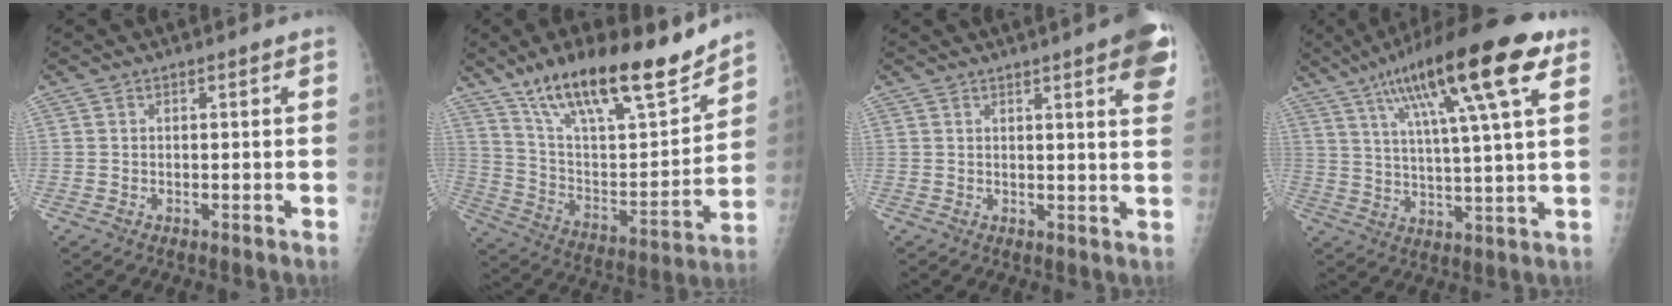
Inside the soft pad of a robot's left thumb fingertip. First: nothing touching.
{"total": 24.2, "force": [17.8, 6.6, 14.9], "torque": [-0.212, -0.074, 0.306]}
{"total": 8.8, "force": [4.6, 1.2, 7.4], "torque": [-0.075, -0.010, 0.048]}
{"total": 20.8, "force": [10.4, 3.8, 17.6], "torque": [-0.284, -0.006, 0.165]}